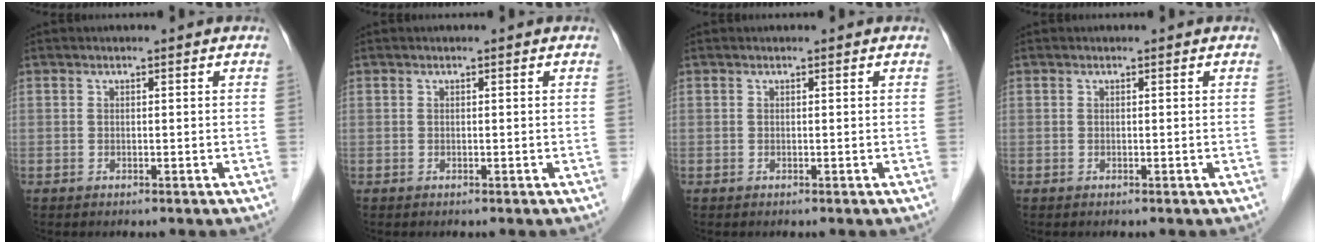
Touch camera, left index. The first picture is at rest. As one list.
[{"total": 0.0}, {"total": 0.0}, {"total": 0.0}]